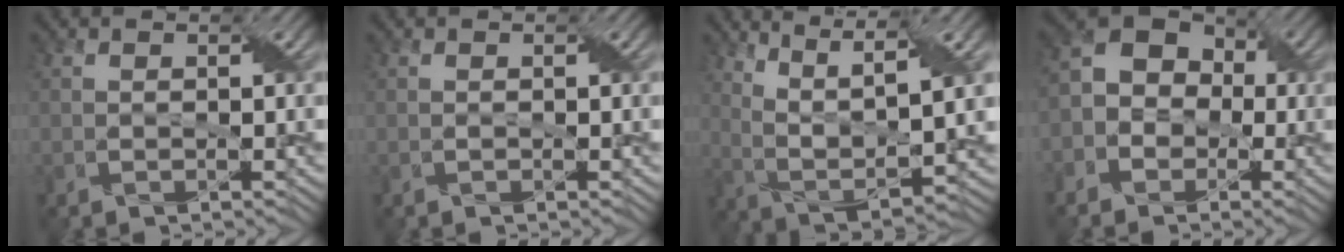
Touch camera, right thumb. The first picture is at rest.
{"total": 0.0}
{"total": 10.3, "force": [6.0, 2.5, 8.0], "torque": [-0.179, 0.005, 0.115]}
{"total": 7.4, "force": [-1.5, 6.1, 3.9], "torque": [-0.072, 0.003, -0.043]}